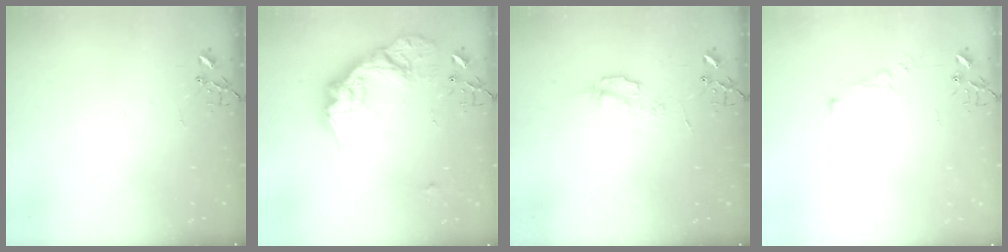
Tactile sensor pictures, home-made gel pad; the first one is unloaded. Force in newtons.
{"total": 19.4, "press": 19.3, "slide": 1.5}
{"total": 5.1, "press": 5.0, "slide": 0.7}
{"total": 4.4, "press": 4.4, "slide": 0.5}